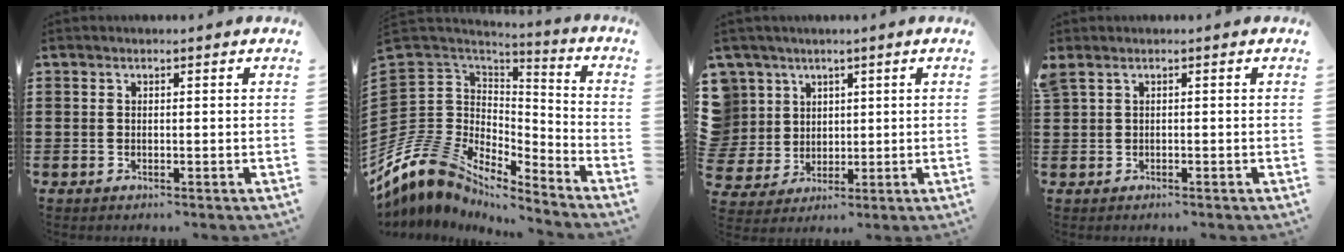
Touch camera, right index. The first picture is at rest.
{"total": 10.9, "force": [-7.4, 7.1, 3.7], "torque": [-0.128, -0.005, -0.151]}
{"total": 6.6, "force": [2.1, 6.2, 0.2], "torque": [-0.049, 0.005, 0.041]}
{"total": 0.6, "force": [-0.1, 0.1, 0.6], "torque": [-0.012, -0.001, -0.002]}